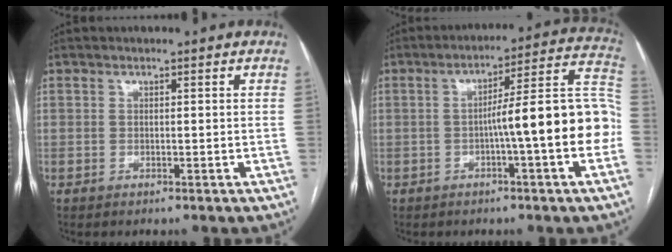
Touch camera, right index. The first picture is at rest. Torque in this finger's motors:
{"motor_torque": [1.67, -0.47, 0.83, 0.18]}